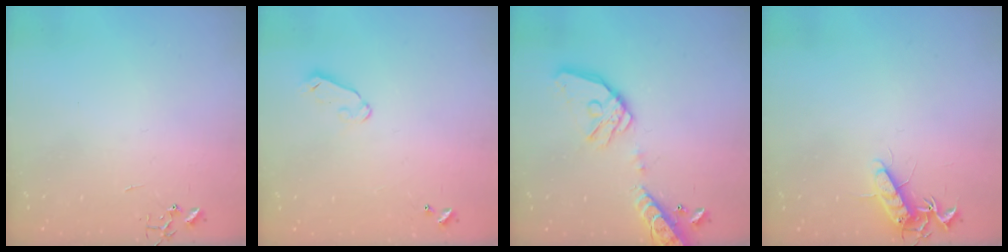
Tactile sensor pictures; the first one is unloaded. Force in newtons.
{"total": 5.9, "press": 5.9, "slide": 0.6}
{"total": 17.0, "press": 16.8, "slide": 2.6}
{"total": 11.1, "press": 11.1, "slide": 0.3}